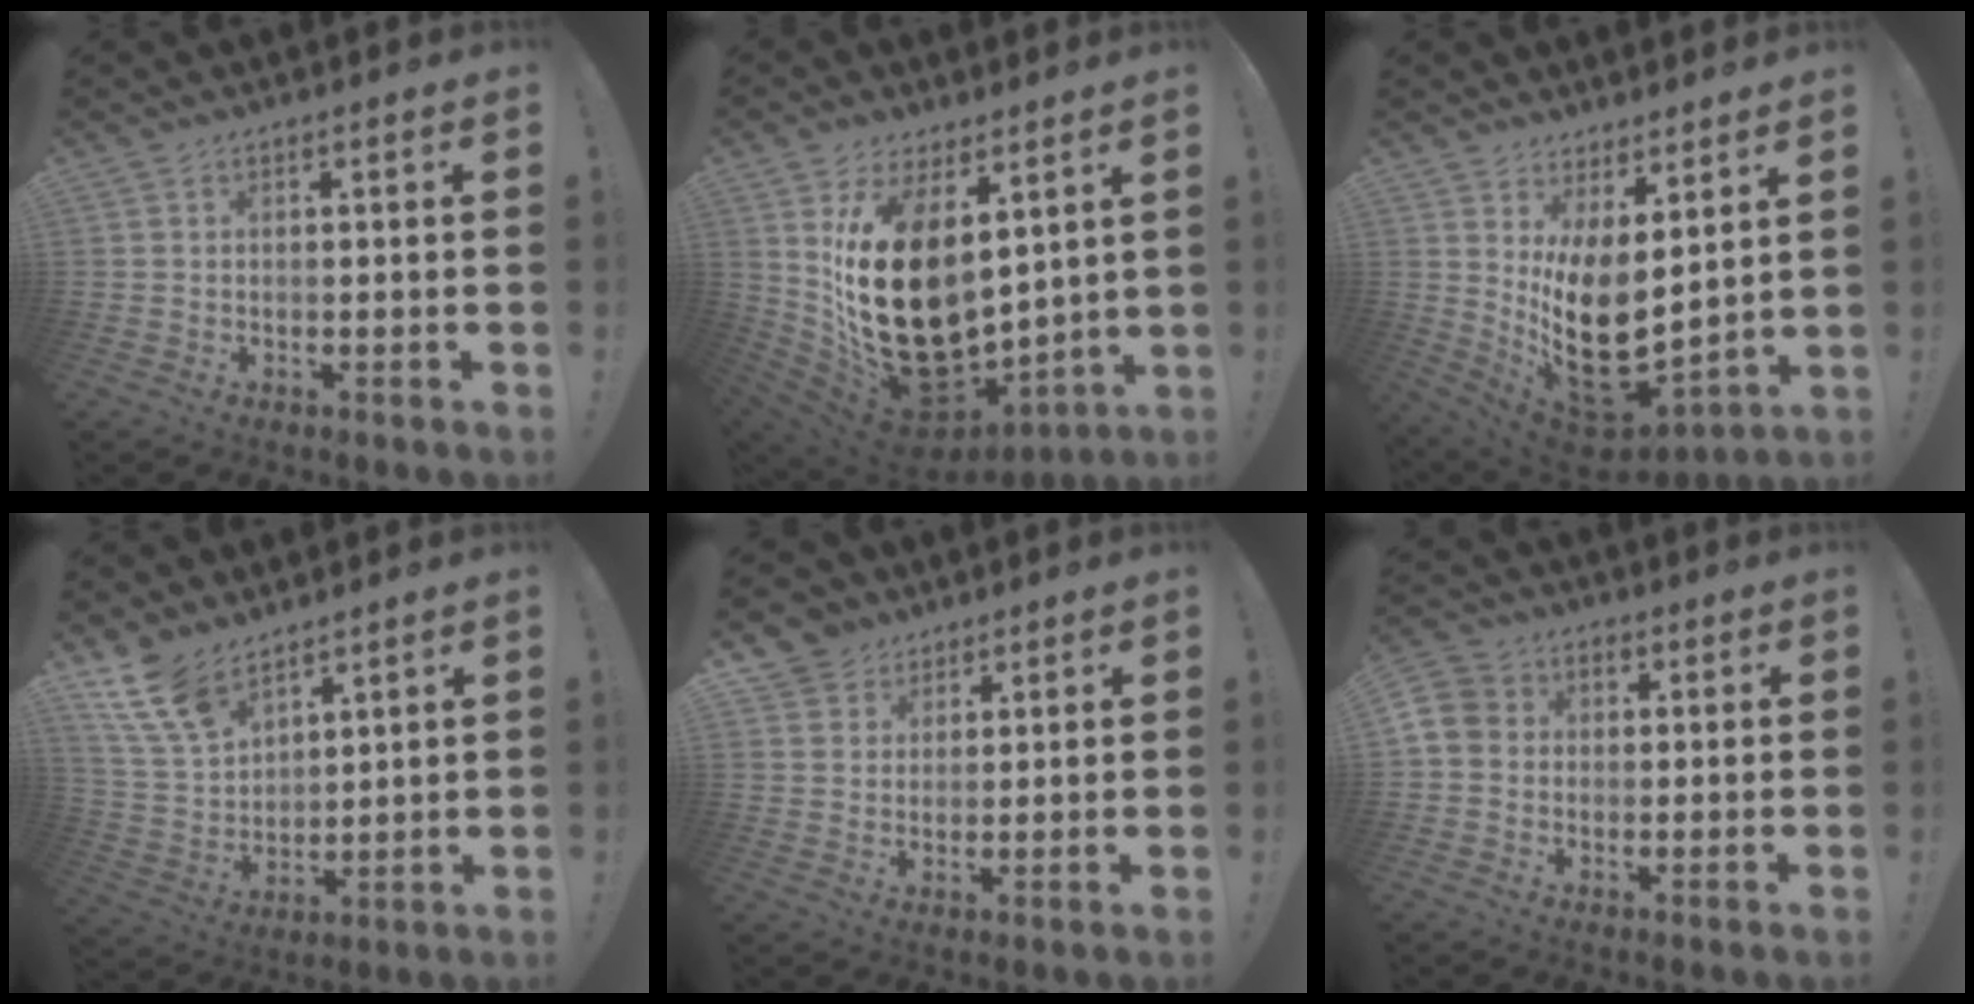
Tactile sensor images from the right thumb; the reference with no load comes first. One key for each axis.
{"total": 24.1, "fx": 3.2, "fy": 15.4, "fz": 18.3, "tx": -0.357, "ty": -0.036, "tz": 0.079}
{"total": 16.3, "fx": 1.8, "fy": 8.0, "fz": 14.1, "tx": -0.248, "ty": -0.048, "tz": 0.046}
{"total": 12.6, "fx": 9.1, "fy": 6.6, "fz": 5.7, "tx": -0.126, "ty": -0.049, "tz": 0.182}
{"total": 5.4, "fx": 3.5, "fy": 4.1, "fz": 0.2, "tx": -0.004, "ty": -0.026, "tz": 0.070}
{"total": 6.9, "fx": -1.1, "fy": 6.2, "fz": 2.9, "tx": -0.049, "ty": 0.026, "tz": -0.016}